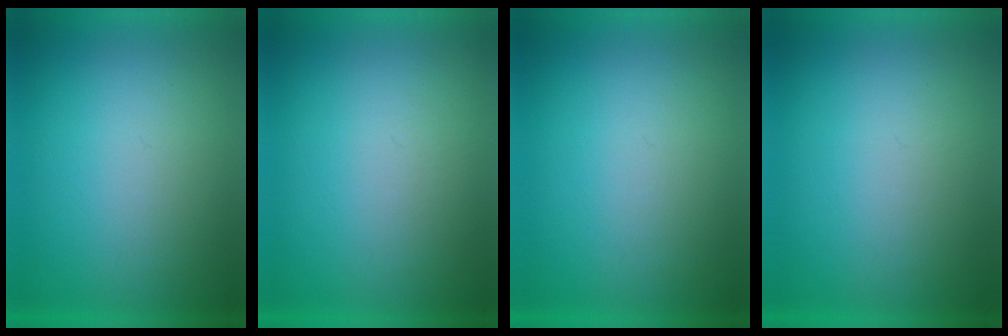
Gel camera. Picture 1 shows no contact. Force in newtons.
{"total": 1.1}
{"total": 0.0}
{"total": 1.0}